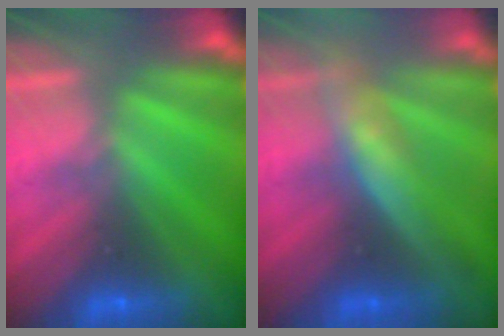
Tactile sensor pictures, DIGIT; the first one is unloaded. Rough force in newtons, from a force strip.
{"total": 4.5}